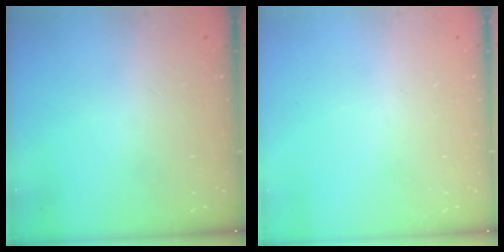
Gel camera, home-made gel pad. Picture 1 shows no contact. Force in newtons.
{"total": 0.0}